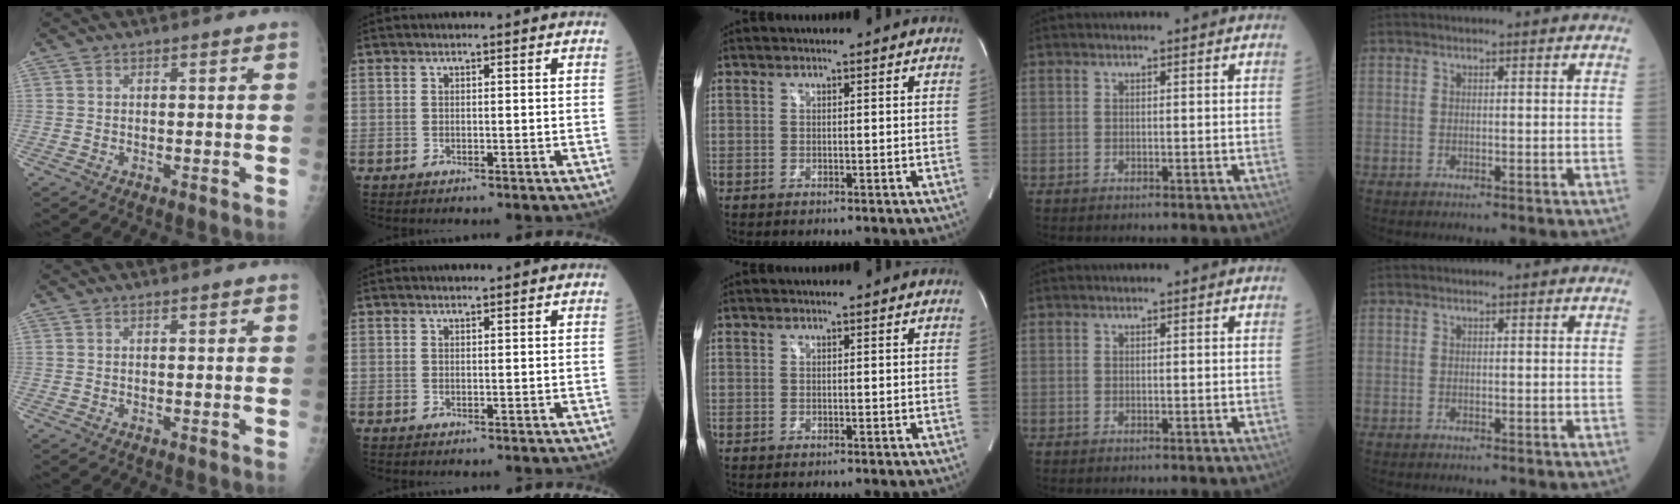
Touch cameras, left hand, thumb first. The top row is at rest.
{"thumb": {"total": 0.7, "force": [0.5, 0.1, 0.5], "torque": [-0.005, 0.000, 0.007]}, "index": {"total": 0.6, "force": [0.6, 0.0, 0.2], "torque": [-0.007, 0.004, 0.011]}}